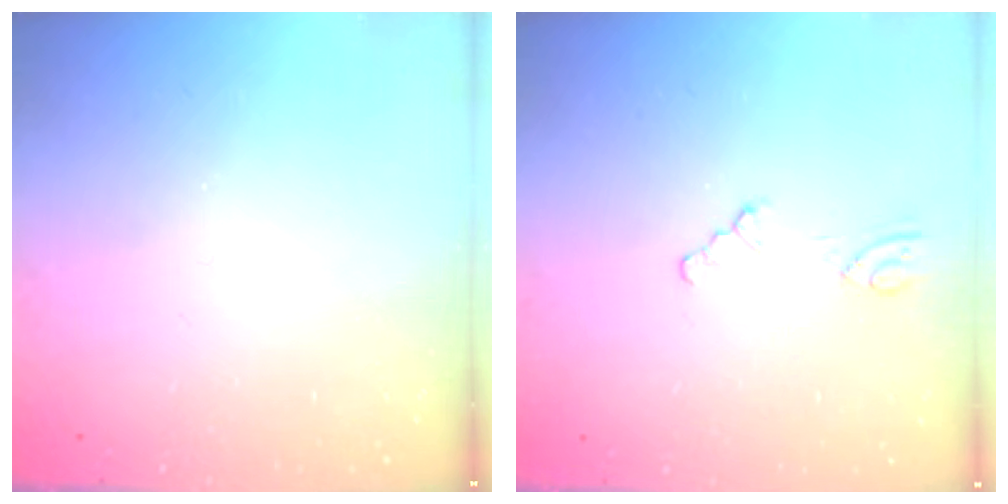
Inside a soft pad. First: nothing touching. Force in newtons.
{"total": 2.1, "press": 2.0, "slide": 0.4}